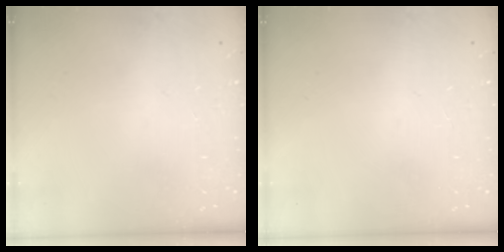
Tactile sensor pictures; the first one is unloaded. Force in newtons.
{"total": 0.0}